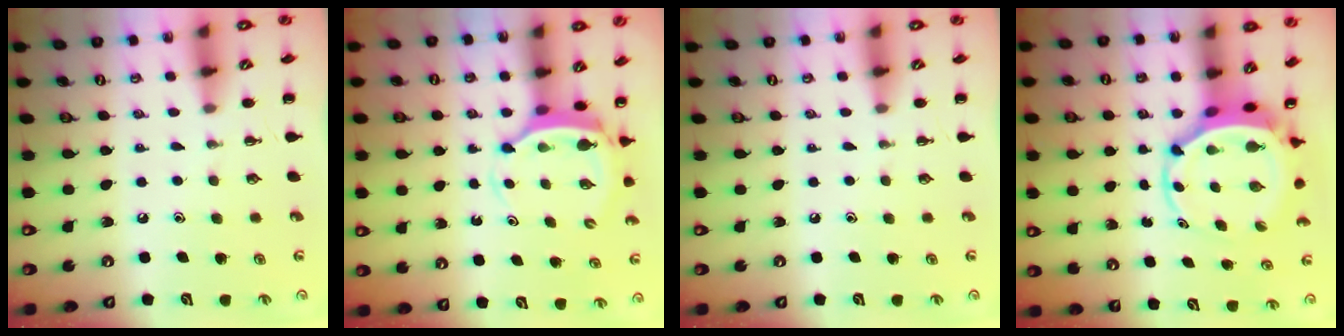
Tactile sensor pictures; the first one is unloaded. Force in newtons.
{"total": 5.5, "press": 5.5, "slide": 0.9}
{"total": 0.0}
{"total": 4.6, "press": 4.4, "slide": 1.4}